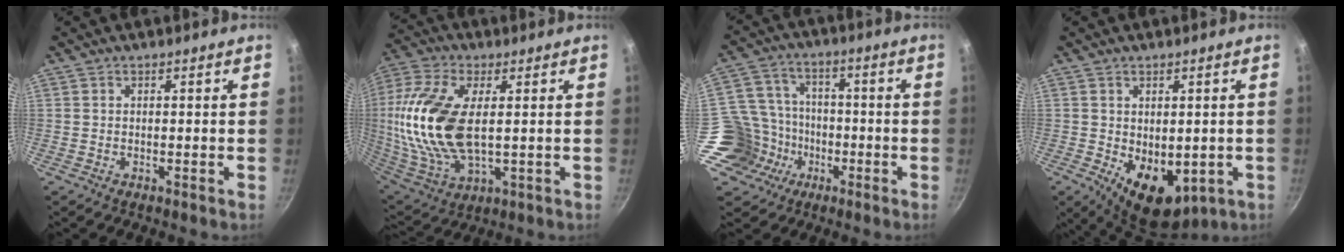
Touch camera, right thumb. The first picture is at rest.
{"total": 21.2, "force": [2.4, 10.7, 18.1], "torque": [-0.385, -0.001, 0.045]}
{"total": 14.3, "force": [-5.7, 12.4, 4.5], "torque": [-0.068, 0.052, -0.098]}
{"total": 10.2, "force": [-1.8, 6.6, 7.5], "torque": [-0.087, -0.018, -0.005]}